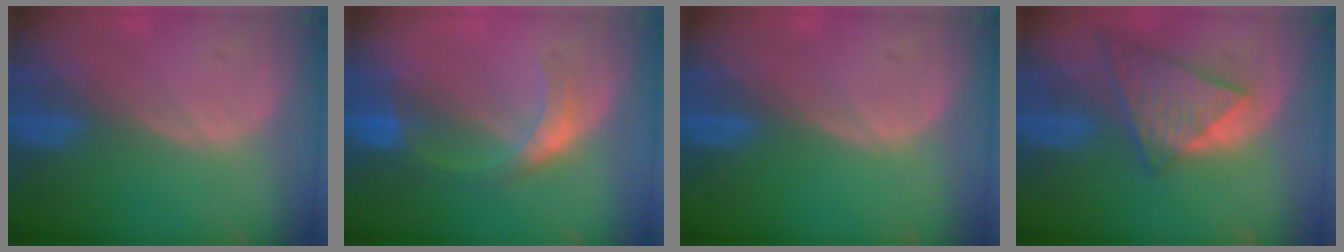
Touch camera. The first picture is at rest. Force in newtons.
{"total": 5.2, "press": 4.8, "slide": 2.1}
{"total": 0.0}
{"total": 9.0, "press": 7.8, "slide": 4.4}